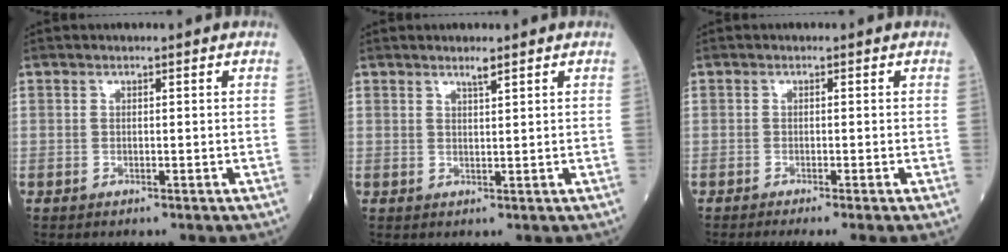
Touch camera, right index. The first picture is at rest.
{"total": 1.3, "force": [1.0, -0.1, 0.9], "torque": [-0.017, -0.001, 0.020]}
{"total": 4.3, "force": [-3.4, -0.9, 2.6], "torque": [-0.023, -0.010, -0.052]}